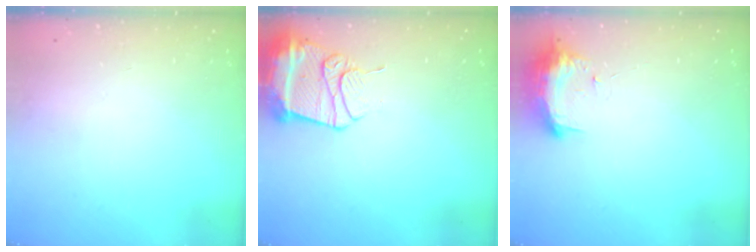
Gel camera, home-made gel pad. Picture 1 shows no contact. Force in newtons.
{"total": 13.2, "press": 13.2, "slide": 1.4}
{"total": 9.9, "press": 9.8, "slide": 1.0}